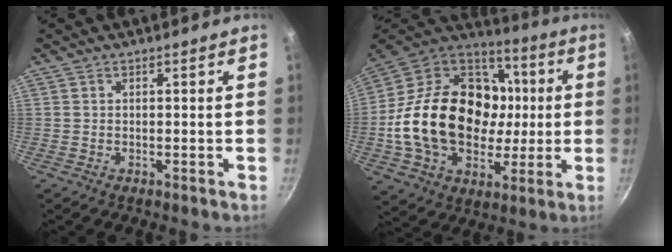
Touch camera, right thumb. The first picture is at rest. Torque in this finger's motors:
{"motor_torque": [0.23, 1.59, 2.25, -0.51, 0.68]}